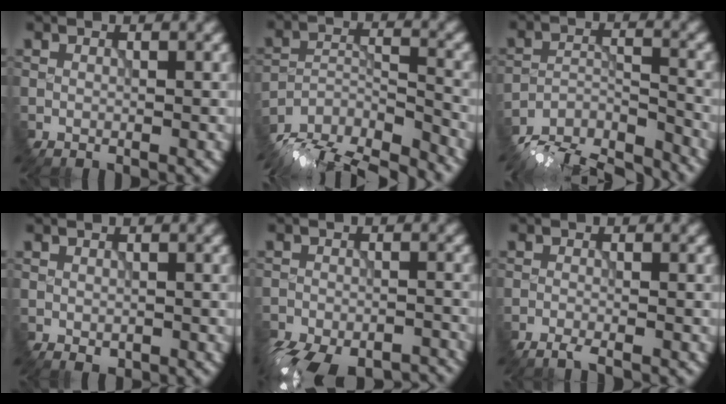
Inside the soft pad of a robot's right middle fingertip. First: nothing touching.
{"total": 14.1, "force": [-13.1, 3.6, 3.9], "torque": [-0.069, -0.007, -0.183]}
{"total": 11.3, "force": [-10.8, 2.5, 2.4], "torque": [-0.031, -0.008, -0.160]}
{"total": 0.9, "force": [-0.5, 0.6, 0.5], "torque": [-0.005, -0.008, -0.003]}
{"total": 12.2, "force": [-10.9, 4.0, 3.8], "torque": [-0.057, -0.030, -0.143]}
{"total": 2.1, "force": [-1.9, -0.2, 0.7], "torque": [-0.010, -0.004, -0.039]}